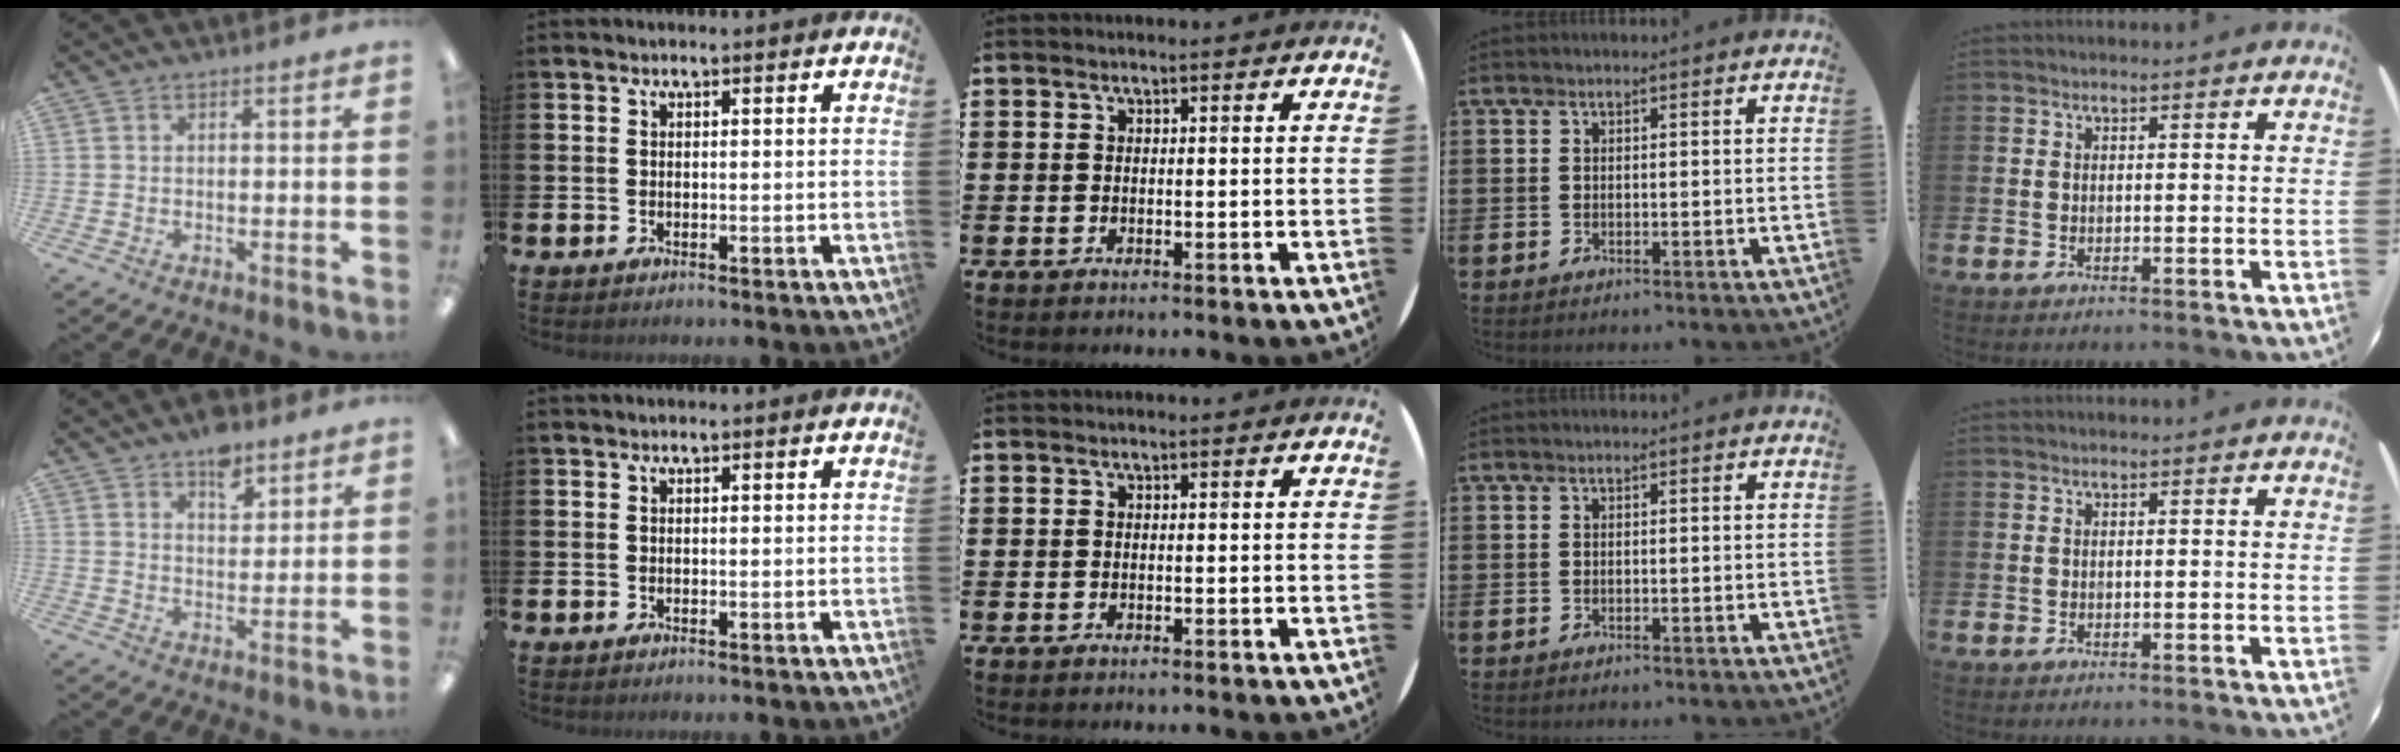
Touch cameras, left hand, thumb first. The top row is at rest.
{"thumb": {"total": 6.9, "force": [4.9, 3.7, 3.2], "torque": [-0.029, -0.027, 0.081]}}